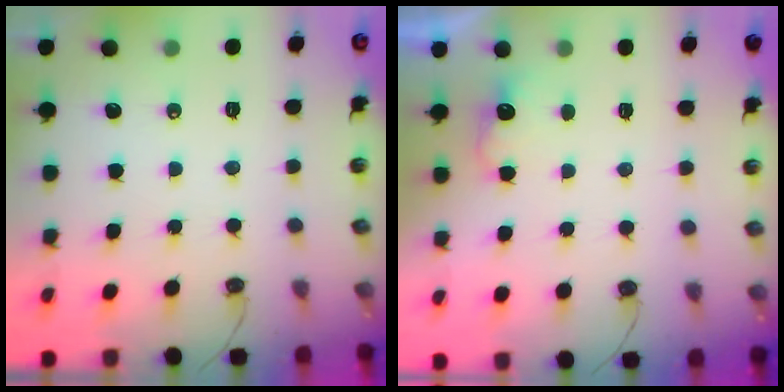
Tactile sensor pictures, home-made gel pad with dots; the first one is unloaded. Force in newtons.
{"total": 2.5, "press": 2.4, "slide": 0.7}